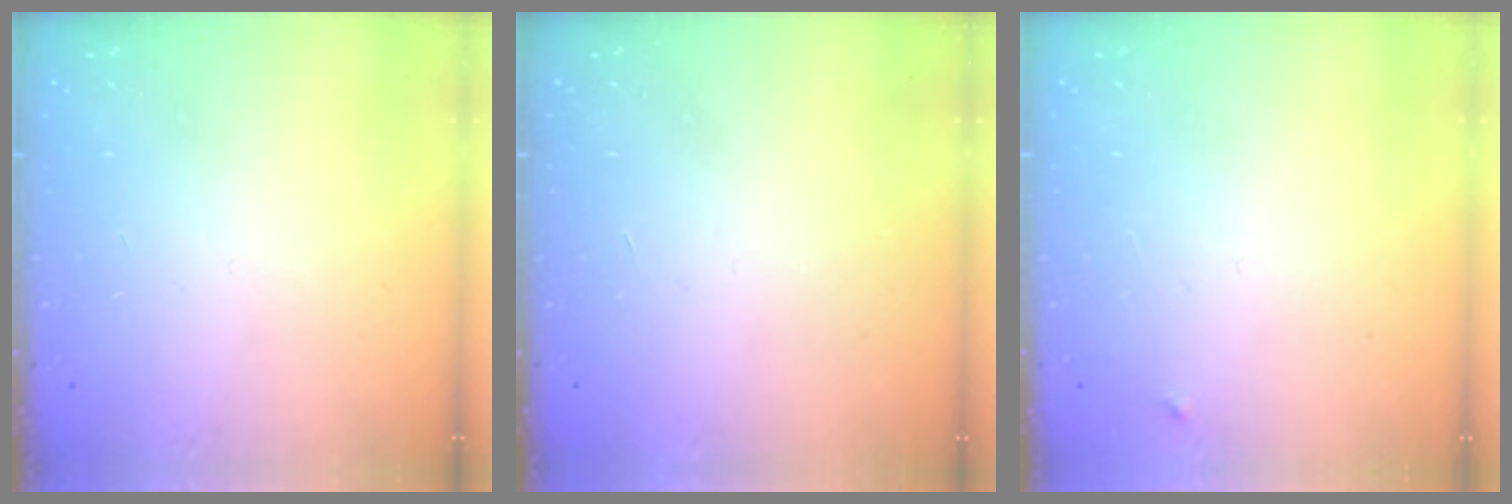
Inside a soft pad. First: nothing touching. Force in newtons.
{"total": 1.7, "press": 1.7, "slide": 0.1}
{"total": 3.3, "press": 3.3, "slide": 0.4}